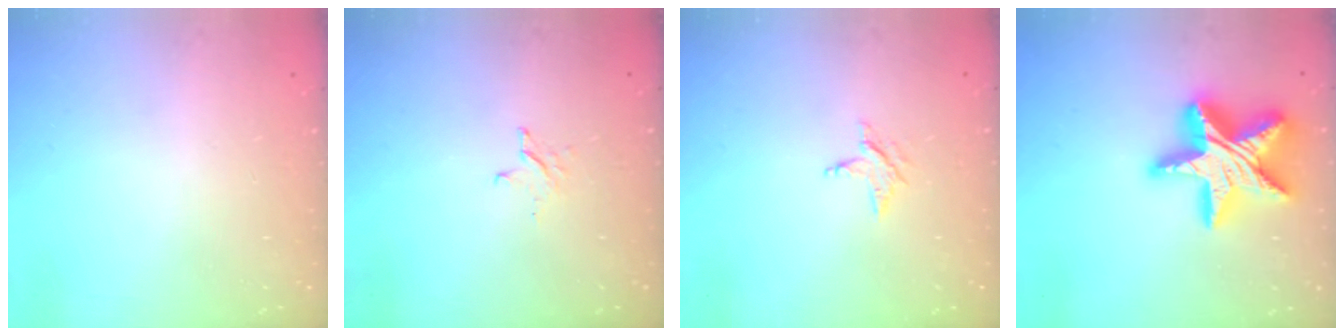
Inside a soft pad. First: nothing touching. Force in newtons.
{"total": 2.6, "press": 2.6, "slide": 0.3}
{"total": 2.5, "press": 2.5, "slide": 0.3}
{"total": 24.1, "press": 24.0, "slide": 2.3}